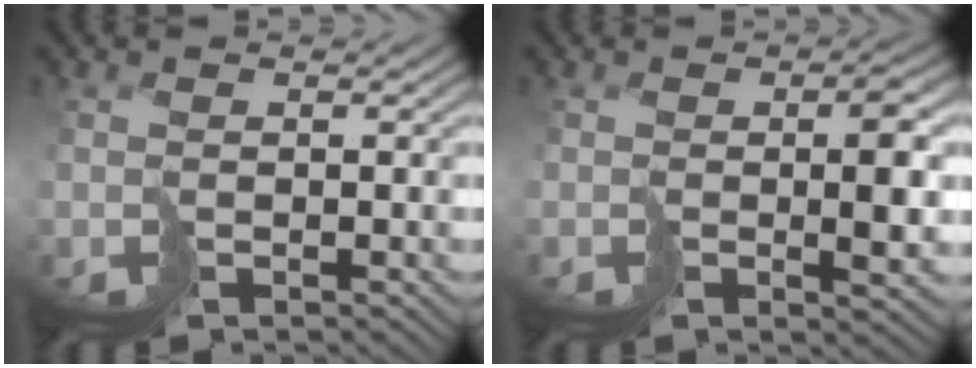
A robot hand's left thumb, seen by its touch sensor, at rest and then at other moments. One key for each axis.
{"total": 4.8, "fx": -0.2, "fy": 1.1, "fz": 4.7, "tx": -0.071, "ty": -0.005, "tz": -0.001}